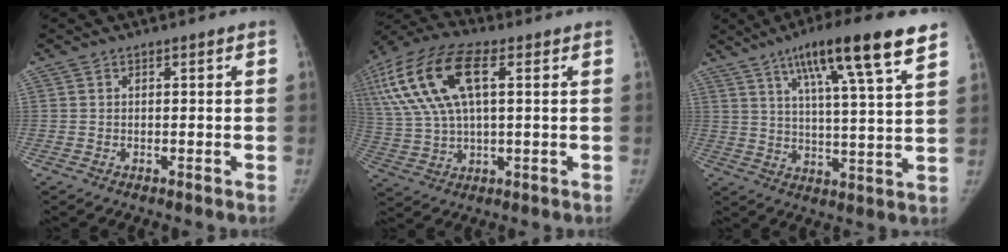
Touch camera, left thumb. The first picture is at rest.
{"total": 20.1, "force": [6.2, 9.3, 16.7], "torque": [-0.364, 0.027, 0.114]}
{"total": 17.6, "force": [10.4, 2.3, 14.0], "torque": [-0.205, -0.033, 0.160]}